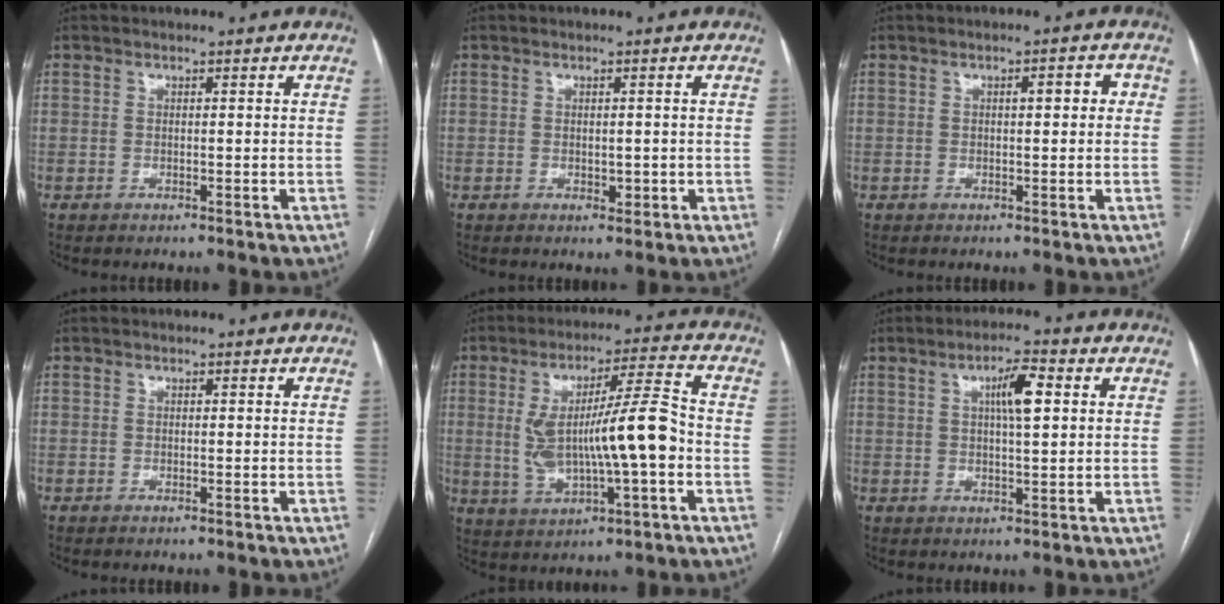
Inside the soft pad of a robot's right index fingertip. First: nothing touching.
{"total": 1.6, "force": [-0.1, 1.2, 1.1], "torque": [-0.011, -0.001, 0.003]}
{"total": 2.6, "force": [0.5, 0.7, 2.5], "torque": [-0.034, 0.012, 0.005]}
{"total": 0.0}
{"total": 13.1, "force": [-1.0, 1.7, 13.0], "torque": [-0.240, 0.016, -0.010]}
{"total": 5.6, "force": [1.7, 0.8, 5.3], "torque": [-0.093, 0.009, 0.027]}